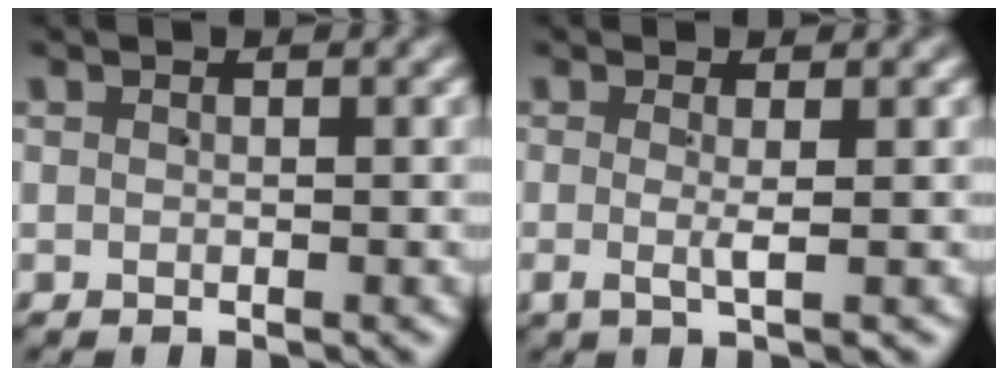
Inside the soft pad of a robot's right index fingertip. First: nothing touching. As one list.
[{"total": 1.8, "force": [-0.3, -0.1, 1.8], "torque": [-0.039, -0.009, -0.001]}]